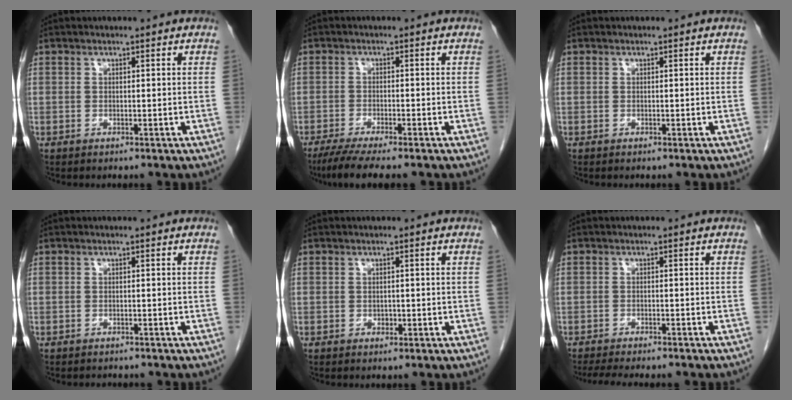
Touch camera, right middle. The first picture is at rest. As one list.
[{"total": 7.3, "force": [-5.8, 0.4, 4.3], "torque": [-0.066, -0.017, -0.092]}, {"total": 0.0}, {"total": 2.3, "force": [-2.1, 0.7, 0.5], "torque": [-0.010, -0.004, -0.025]}, {"total": 0.5, "force": [-0.2, 0.4, 0.3], "torque": [-0.005, 0.001, -0.003]}, {"total": 8.6, "force": [-7.5, 0.8, 4.1], "torque": [-0.052, -0.010, -0.108]}]